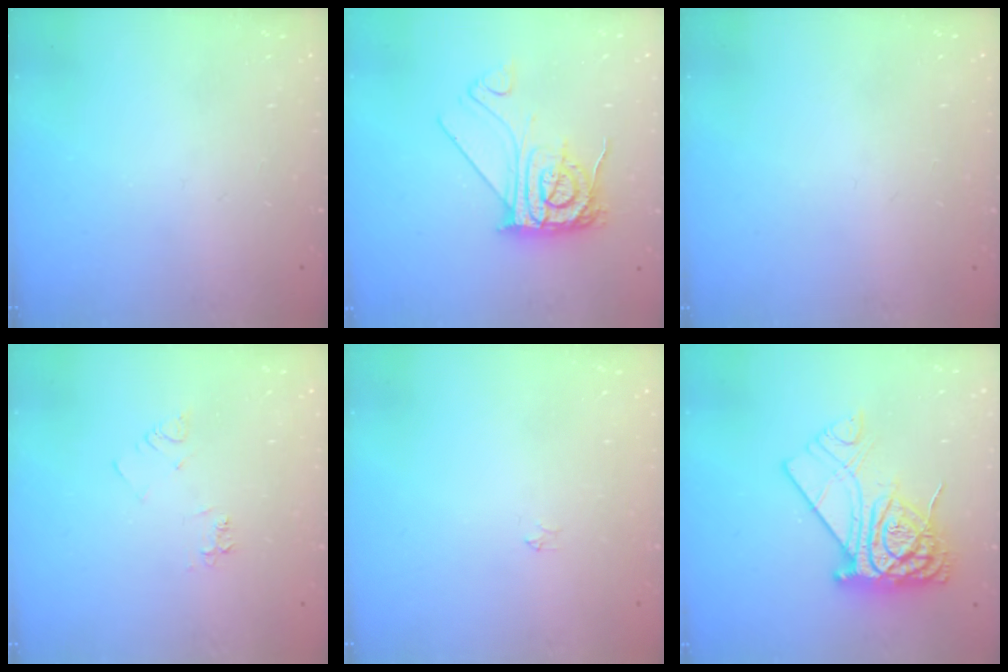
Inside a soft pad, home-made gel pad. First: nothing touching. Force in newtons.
{"total": 11.8, "press": 11.8, "slide": 1.2}
{"total": 0.7, "press": 0.6, "slide": 0.1}
{"total": 4.6, "press": 4.6, "slide": 0.5}
{"total": 2.2, "press": 2.2, "slide": 0.3}
{"total": 14.7, "press": 14.7, "slide": 1.5}